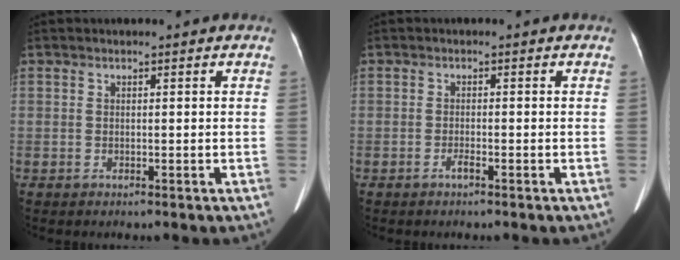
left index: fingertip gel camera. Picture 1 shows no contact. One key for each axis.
{"total": 1.0, "fx": -0.8, "fy": 0.0, "fz": 0.6, "tx": -0.017, "ty": -0.002, "tz": -0.014}